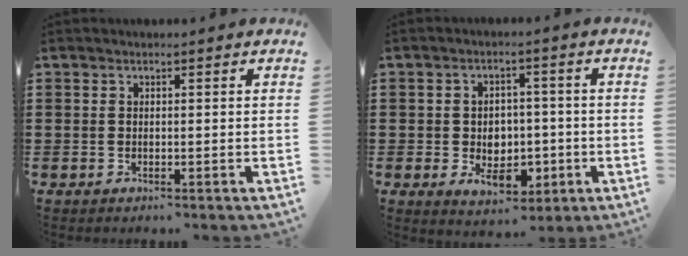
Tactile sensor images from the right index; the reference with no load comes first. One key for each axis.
{"total": 5.4, "fx": -1.1, "fy": 4.5, "fz": 2.7, "tx": -0.034, "ty": 0.005, "tz": -0.022}